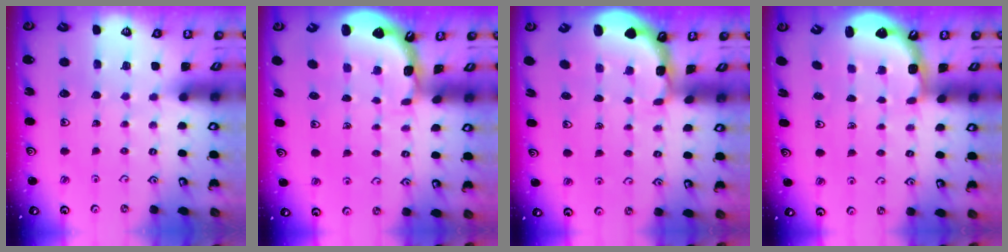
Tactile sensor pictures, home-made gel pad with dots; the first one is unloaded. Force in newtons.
{"total": 1.3, "press": 1.3, "slide": 0.1}
{"total": 1.3, "press": 1.3, "slide": 0.2}
{"total": 2.5, "press": 2.1, "slide": 1.3}